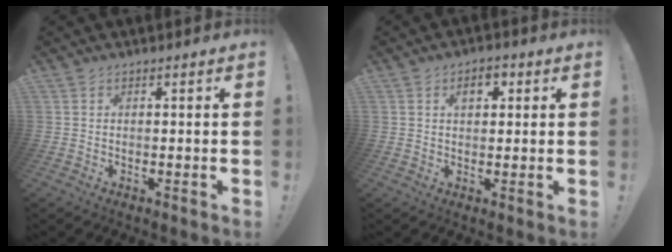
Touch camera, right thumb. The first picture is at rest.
{"total": 4.6, "force": [1.7, 2.8, 3.3], "torque": [-0.041, 0.001, 0.023]}